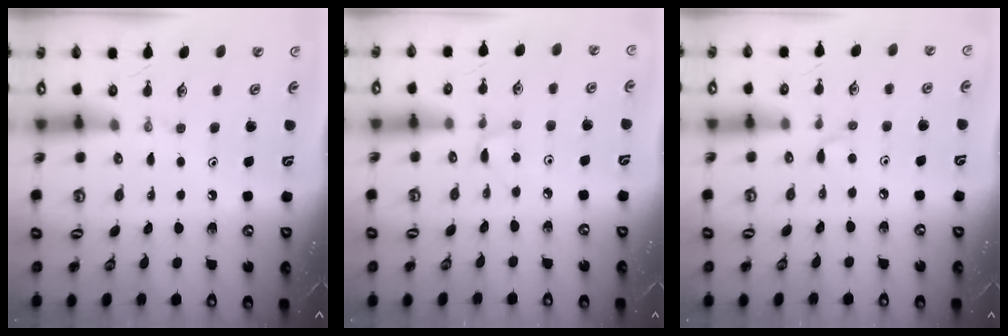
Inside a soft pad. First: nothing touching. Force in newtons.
{"total": 2.4, "press": 2.4, "slide": 0.3}
{"total": 4.6, "press": 4.6, "slide": 0.6}